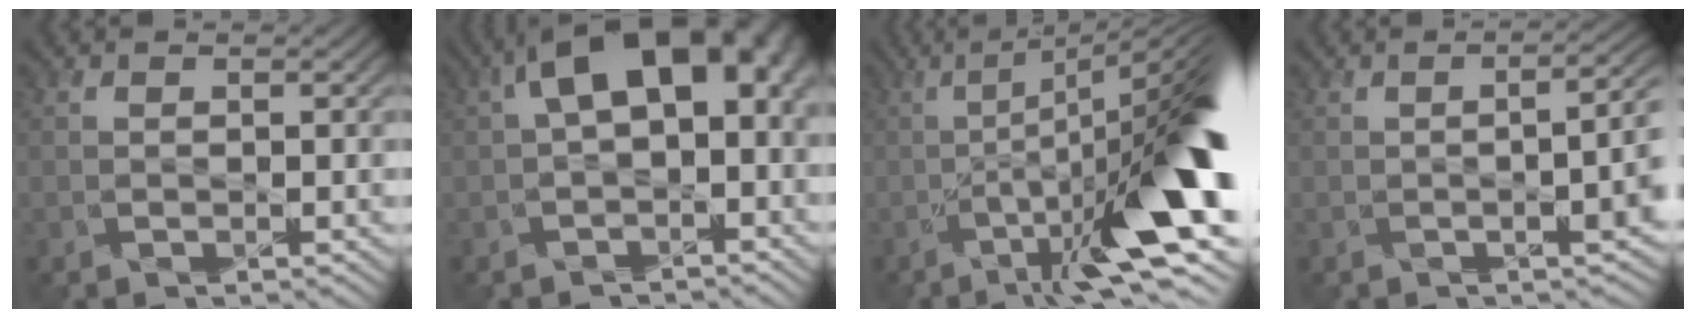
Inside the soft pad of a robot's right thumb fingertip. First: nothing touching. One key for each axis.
{"total": 10.6, "fx": 1.5, "fy": 5.8, "fz": 8.7, "tx": -0.142, "ty": 0.005, "tz": 0.026}
{"total": 17.3, "fx": -3.6, "fy": 4.3, "fz": 16.4, "tx": -0.236, "ty": -0.007, "tz": -0.045}
{"total": 6.1, "fx": -0.7, "fy": 2.5, "fz": 5.6, "tx": -0.055, "ty": -0.005, "tz": -0.009}